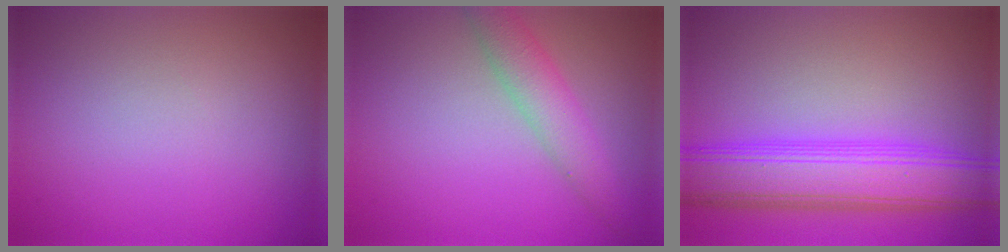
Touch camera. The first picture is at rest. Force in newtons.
{"total": 3.4, "press": 3.4, "slide": 0.2}
{"total": 8.2, "press": 8.2, "slide": 0.1}